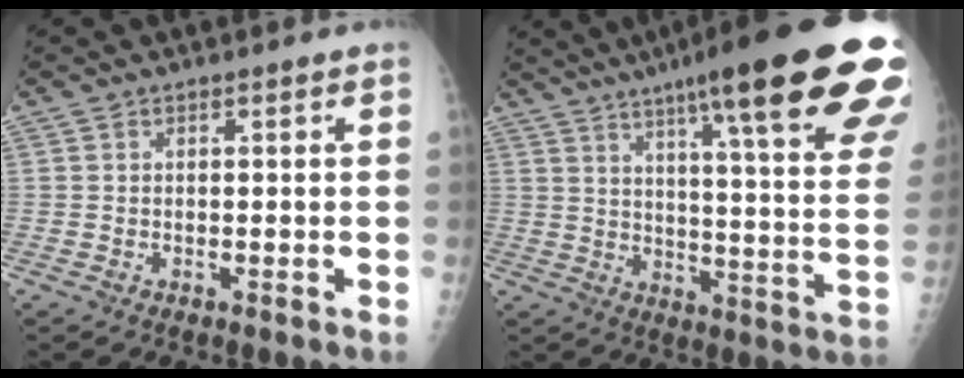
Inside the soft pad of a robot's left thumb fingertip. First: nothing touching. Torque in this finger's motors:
{"motor_torque": [2.68, 1.52, 2.13, -0.64, 0.56]}